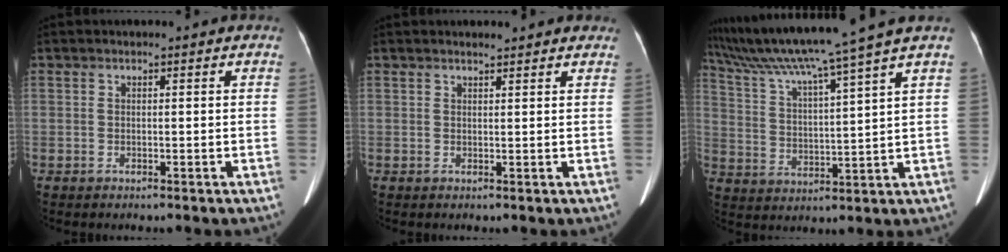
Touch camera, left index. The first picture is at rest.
{"total": 2.0, "force": [1.8, 0.6, 0.5], "torque": [-0.009, 0.009, 0.022]}
{"total": 14.9, "force": [12.3, -3.1, 7.8], "torque": [-0.140, -0.006, 0.203]}